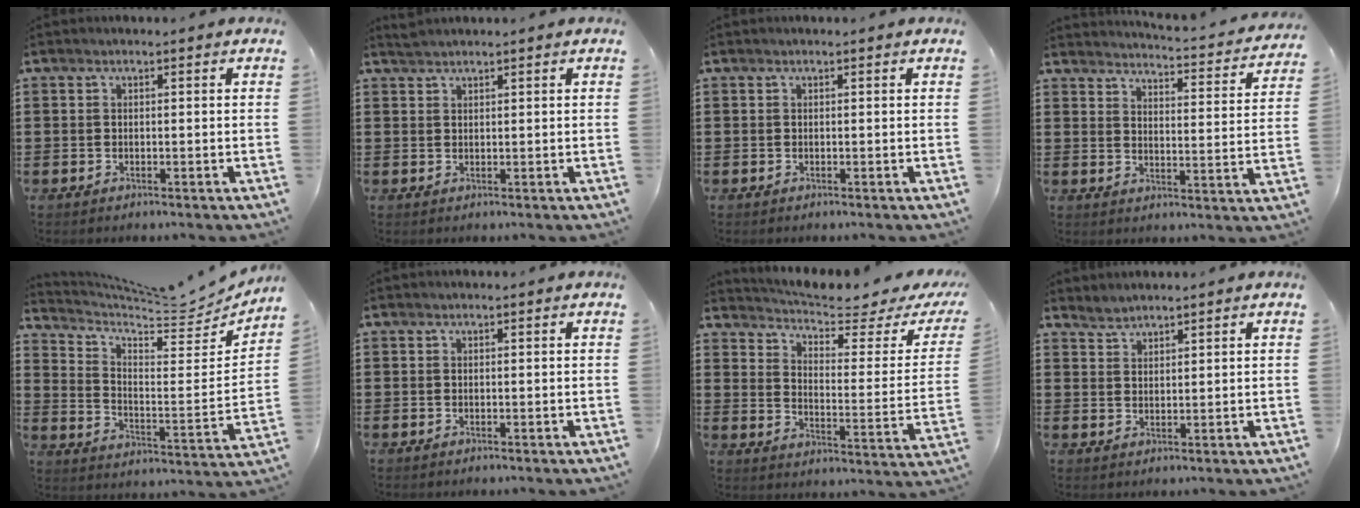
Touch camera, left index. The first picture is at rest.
{"total": 1.1, "force": [1.1, 0.0, 0.2], "torque": [-0.005, 0.000, 0.022]}
{"total": 0.0}
{"total": 3.3, "force": [3.2, -0.4, 0.6], "torque": [-0.025, -0.035, 0.045]}
{"total": 6.3, "force": [5.6, 1.2, 2.7], "torque": [-0.073, -0.042, 0.089]}
{"total": 0.0}
{"total": 4.8, "force": [4.1, 0.3, 2.5], "torque": [-0.065, -0.041, 0.064]}
{"total": 1.8, "force": [1.7, 0.2, -0.2], "torque": [-0.001, 0.001, 0.035]}